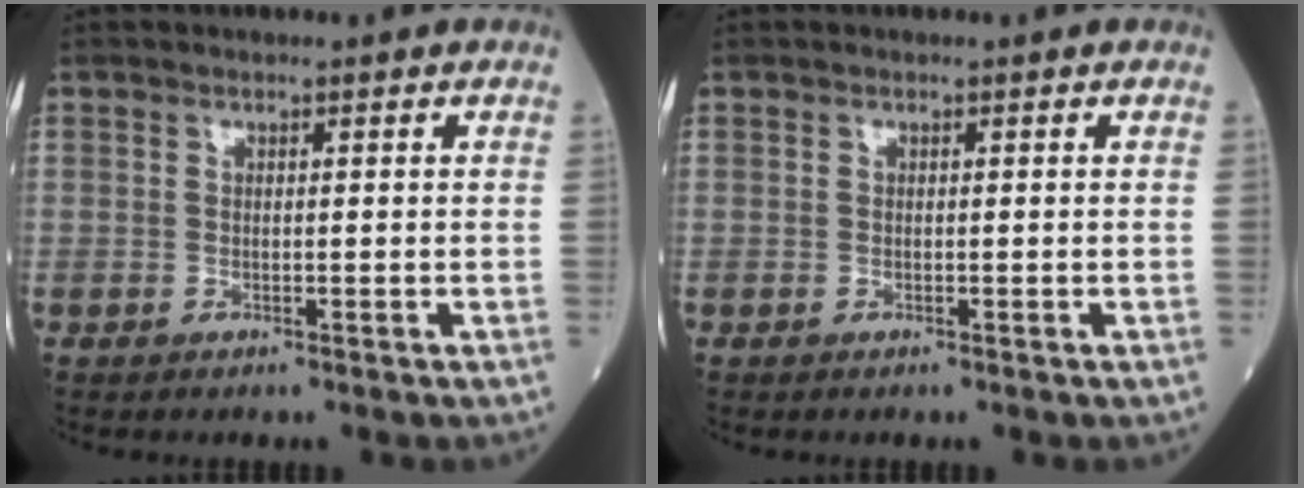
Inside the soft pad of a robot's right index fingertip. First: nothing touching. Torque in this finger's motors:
{"motor_torque": [0.01, 0.01, -0.03, -0.01]}